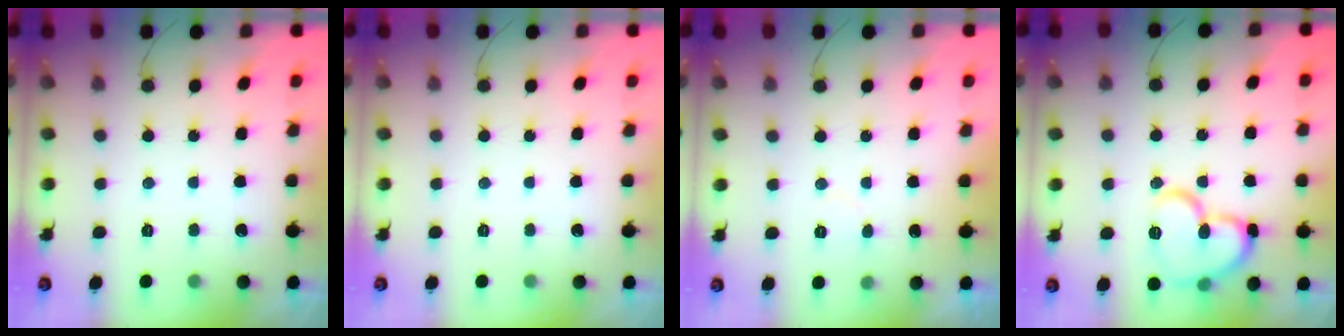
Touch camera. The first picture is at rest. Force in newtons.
{"total": 0.0}
{"total": 3.6, "press": 3.6, "slide": 0.4}
{"total": 13.8, "press": 13.7, "slide": 1.5}